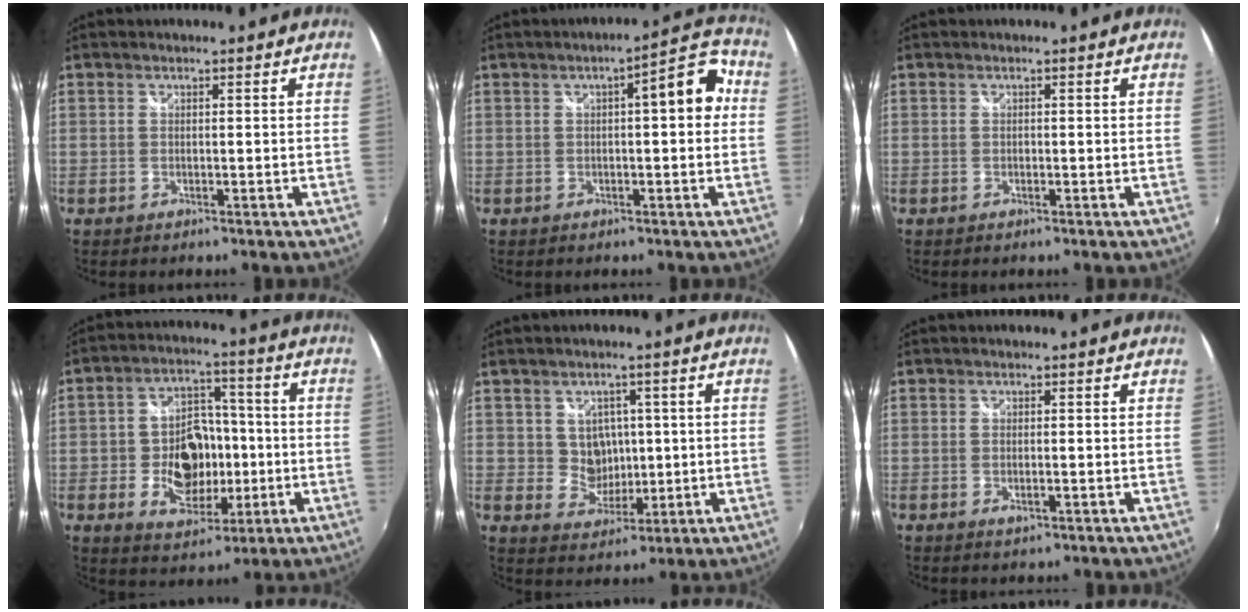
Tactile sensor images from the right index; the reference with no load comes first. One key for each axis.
{"total": 7.5, "fx": 1.0, "fy": 2.0, "fz": 7.2, "tx": -0.095, "ty": 0.027, "tz": 0.018}
{"total": 0.0}
{"total": 13.4, "fx": -3.0, "fy": 9.3, "fz": 9.2, "tx": -0.181, "ty": 0.017, "tz": -0.038}
{"total": 5.9, "fx": 0.9, "fy": 5.5, "fz": 1.8, "tx": -0.034, "ty": 0.007, "tz": 0.024}
{"total": 1.7, "fx": -0.5, "fy": 0.5, "fz": 1.5, "tx": -0.029, "ty": -0.005, "tz": -0.008}